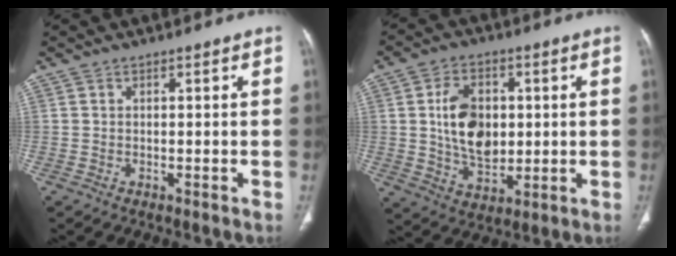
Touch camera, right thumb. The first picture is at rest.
{"total": 12.0, "force": [1.3, 8.1, 8.7], "torque": [-0.127, -0.008, 0.030]}